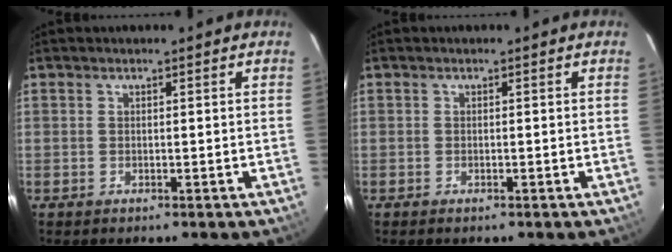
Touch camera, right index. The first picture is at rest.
{"total": 0.8, "force": [-0.6, 0.3, 0.4], "torque": [-0.008, -0.002, -0.012]}